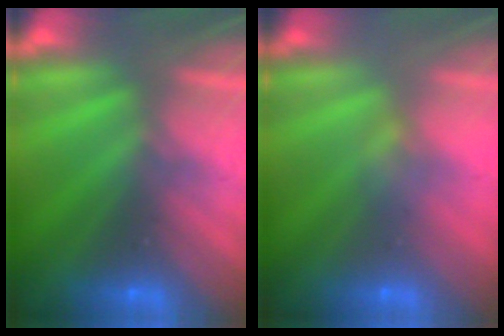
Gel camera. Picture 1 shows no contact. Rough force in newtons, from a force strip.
{"total": 2.4}